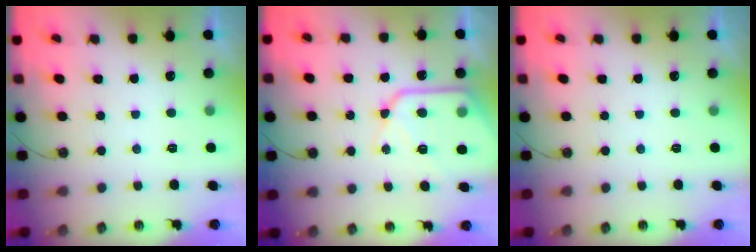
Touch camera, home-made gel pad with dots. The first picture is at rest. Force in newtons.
{"total": 13.8, "press": 13.7, "slide": 1.4}
{"total": 0.0}